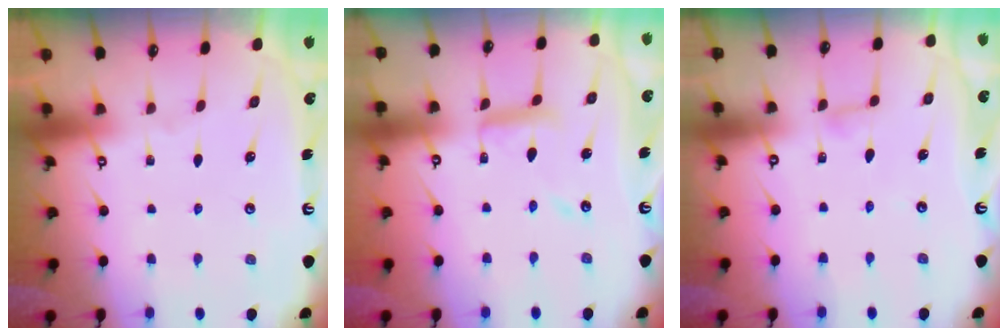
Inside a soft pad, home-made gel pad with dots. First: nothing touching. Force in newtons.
{"total": 9.0, "press": 9.0, "slide": 0.5}
{"total": 3.8, "press": 3.8, "slide": 0.3}